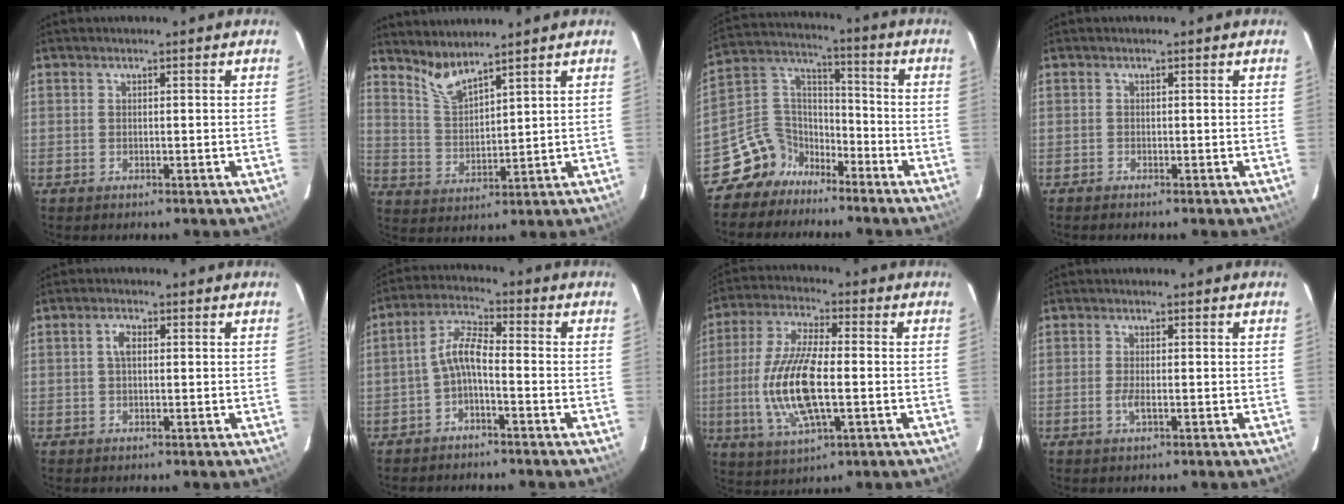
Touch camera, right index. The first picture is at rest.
{"total": 5.6, "force": [5.1, 0.6, 2.4], "torque": [-0.051, -0.008, 0.107]}
{"total": 9.3, "force": [-6.7, 6.3, 1.0], "torque": [-0.045, 0.060, -0.133]}
{"total": 0.5, "force": [-0.5, 0.1, 0.0], "torque": [-0.003, -0.002, -0.011]}
{"total": 2.1, "force": [0.2, 1.1, 1.8], "torque": [-0.037, 0.007, 0.004]}
{"total": 5.0, "force": [-2.4, 1.3, 4.2], "torque": [-0.100, 0.018, -0.047]}
{"total": 14.6, "force": [-2.2, 4.8, 13.7], "torque": [-0.287, -0.004, -0.042]}
{"total": 1.7, "force": [-0.6, 0.3, 1.6], "torque": [-0.033, -0.003, -0.011]}